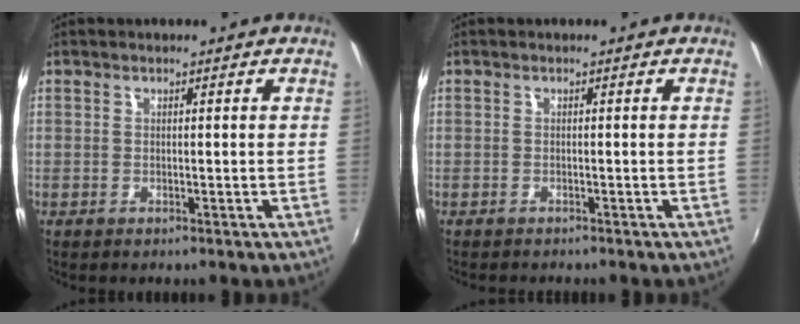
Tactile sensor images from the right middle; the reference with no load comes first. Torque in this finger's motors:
{"motor_torque": [0.25, -0.31, -0.02, 0.00]}